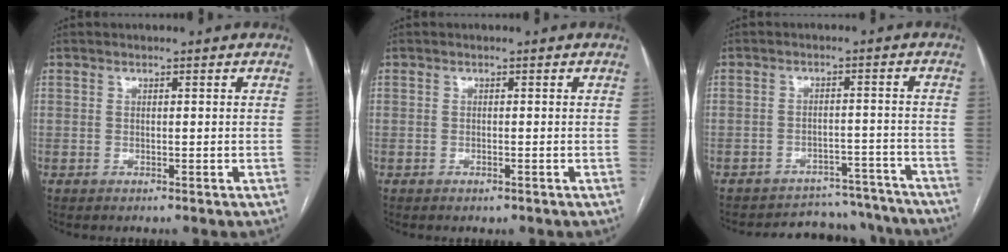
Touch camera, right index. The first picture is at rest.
{"total": 0.5, "force": [-0.4, 0.2, 0.3], "torque": [-0.002, 0.001, -0.004]}
{"total": 13.3, "force": [-12.7, 4.1, 0.5], "torque": [0.004, 0.031, -0.151]}